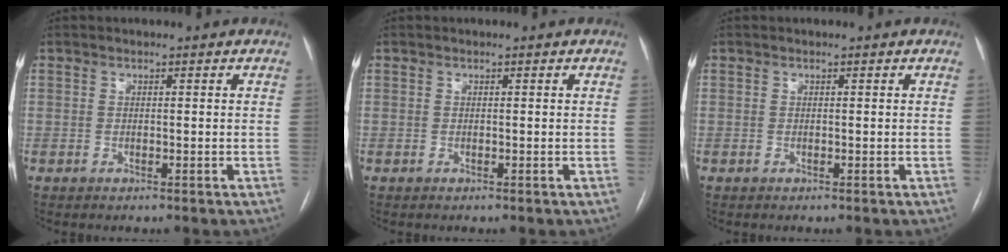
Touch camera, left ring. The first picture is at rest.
{"total": 0.0}
{"total": 0.0}